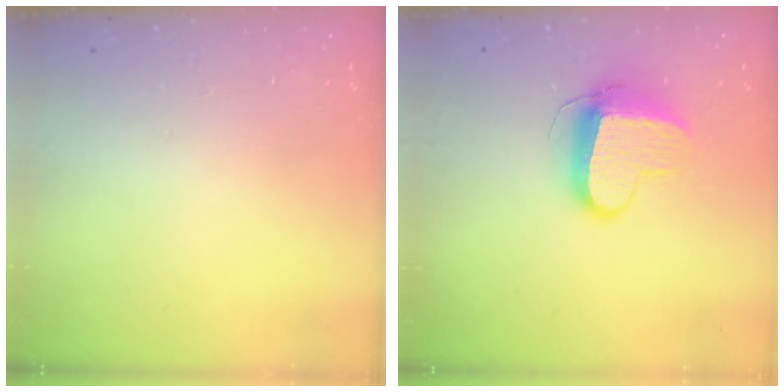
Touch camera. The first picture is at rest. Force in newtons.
{"total": 11.1, "press": 11.1, "slide": 0.4}